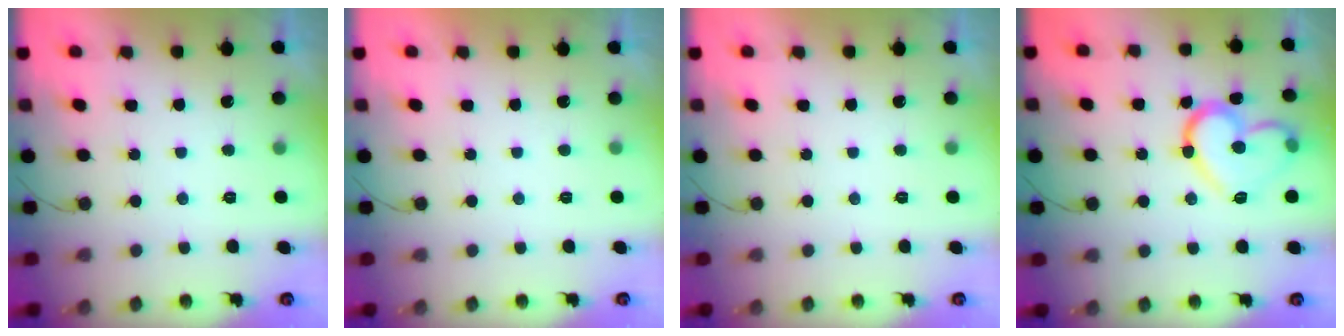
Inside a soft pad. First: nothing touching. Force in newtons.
{"total": 1.7, "press": 1.7, "slide": 0.0}
{"total": 0.0}
{"total": 16.5, "press": 16.5, "slide": 0.8}